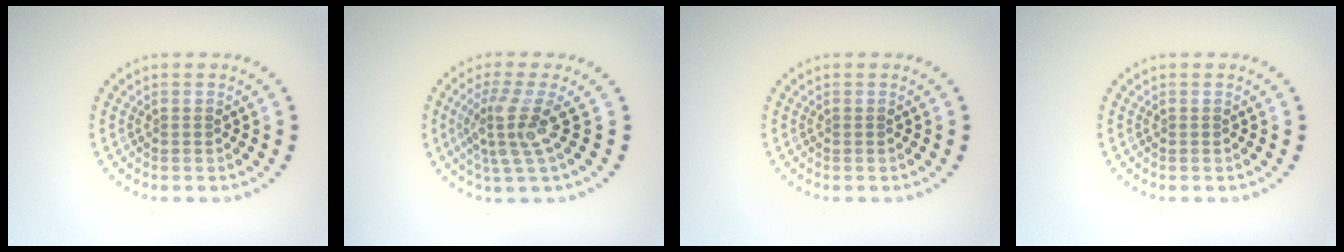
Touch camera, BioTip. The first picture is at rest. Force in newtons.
{"total": 3.6, "press": 2.6, "slide": 2.5}
{"total": 0.0}
{"total": 0.0}